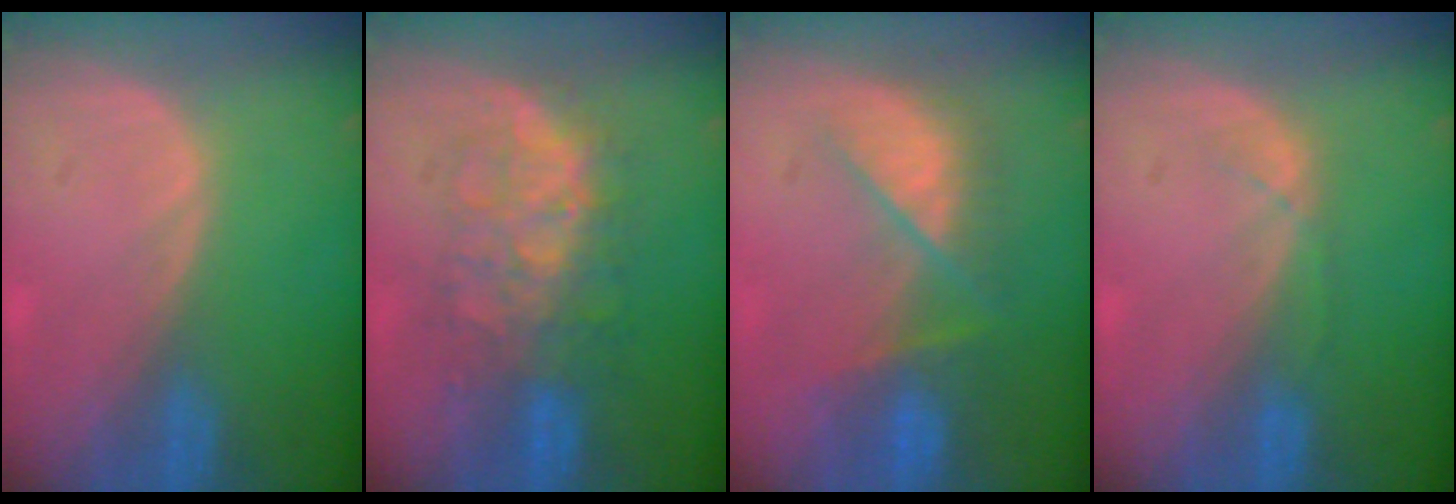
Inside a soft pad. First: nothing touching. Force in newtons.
{"total": 8.0, "press": 8.0, "slide": 0.6}
{"total": 7.5, "press": 7.3, "slide": 2.0}
{"total": 1.4, "press": 1.3, "slide": 0.3}